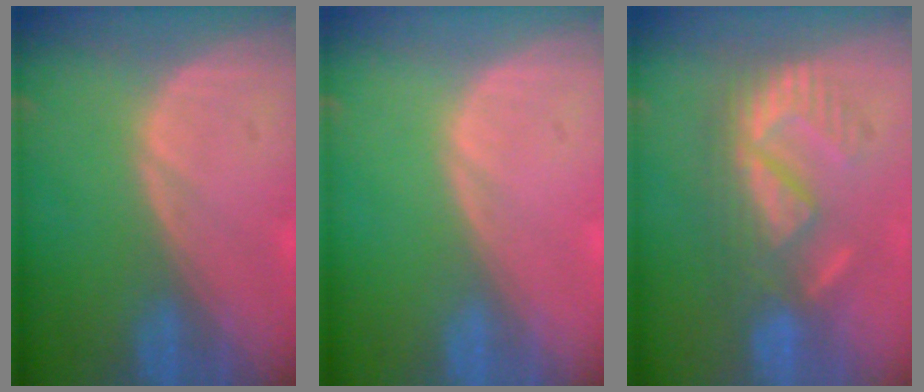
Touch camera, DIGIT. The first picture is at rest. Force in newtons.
{"total": 0.0}
{"total": 8.8, "press": 7.9, "slide": 3.9}